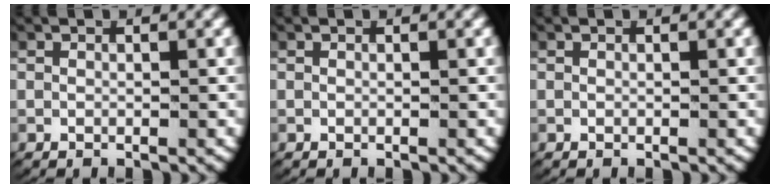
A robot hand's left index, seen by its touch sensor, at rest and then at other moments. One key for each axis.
{"total": 0.0}
{"total": 0.0}